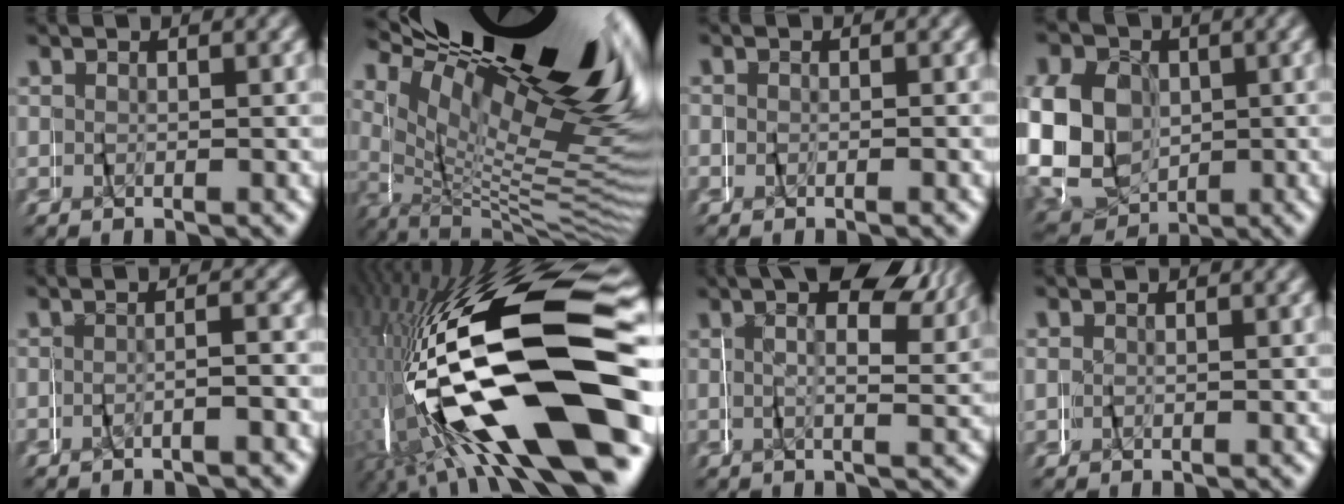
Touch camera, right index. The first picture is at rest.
{"total": 26.7, "force": [6.0, 12.5, 22.9], "torque": [-0.286, 0.049, 0.066]}
{"total": 0.7, "force": [-0.6, 0.2, 0.3], "torque": [-0.014, -0.004, -0.012]}
{"total": 13.5, "force": [-0.2, 12.2, 5.9], "torque": [-0.138, -0.033, -0.005]}
{"total": 1.7, "force": [-1.6, -0.1, 0.7], "torque": [-0.012, 0.008, -0.034]}
{"total": 24.0, "force": [-3.2, 10.0, 21.5], "torque": [-0.404, -0.016, -0.021]}
{"total": 5.3, "force": [3.0, 1.3, 4.1], "torque": [-0.054, 0.019, 0.036]}
{"total": 0.5, "force": [0.1, 0.5, -0.2], "torque": [0.005, 0.004, 0.000]}